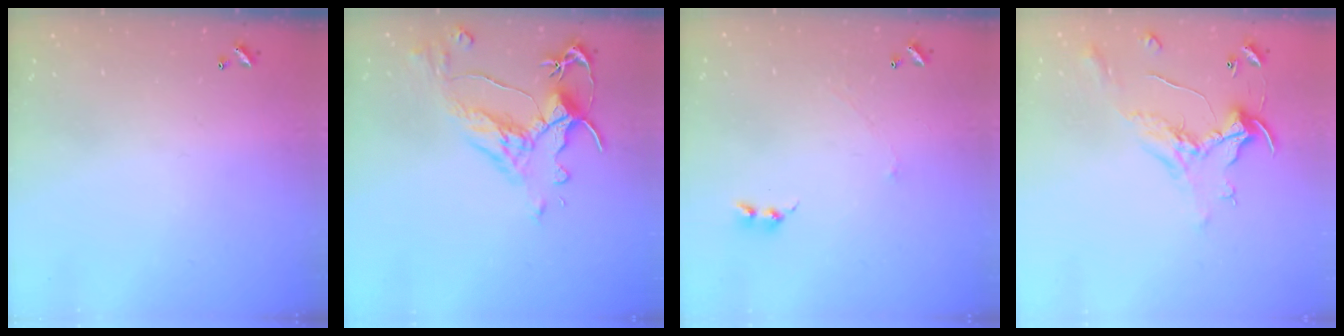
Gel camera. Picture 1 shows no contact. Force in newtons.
{"total": 6.2, "press": 6.0, "slide": 1.6}
{"total": 1.1, "press": 0.9, "slide": 0.6}
{"total": 0.8, "press": 0.5, "slide": 0.6}